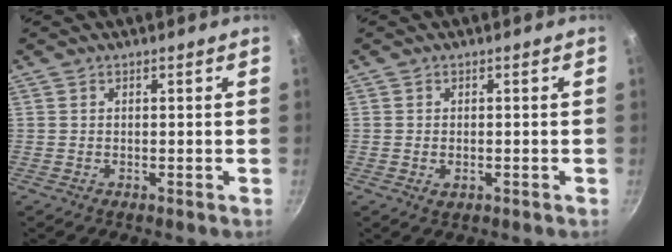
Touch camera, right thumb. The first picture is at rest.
{"total": 1.7, "force": [-0.5, 1.0, 1.2], "torque": [-0.019, -0.002, -0.007]}